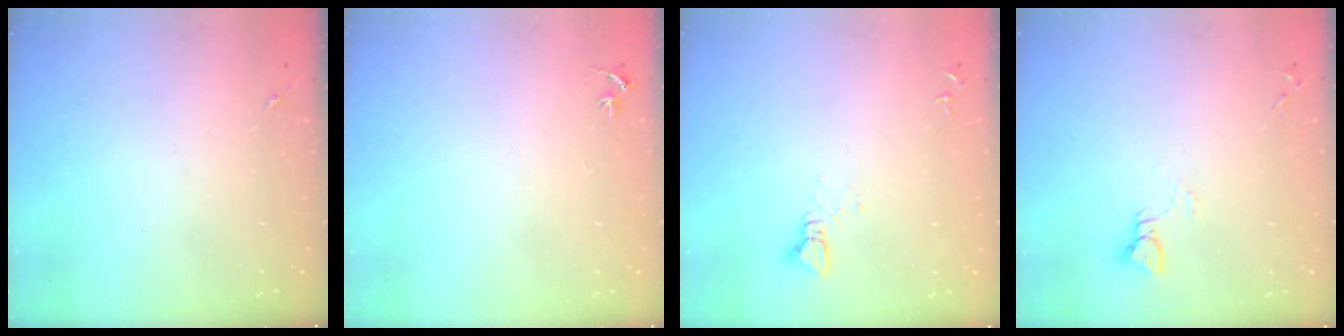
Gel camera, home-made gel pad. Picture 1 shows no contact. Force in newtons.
{"total": 2.9, "press": 2.9, "slide": 0.2}
{"total": 2.3, "press": 2.3, "slide": 0.1}
{"total": 3.9, "press": 3.9, "slide": 0.4}